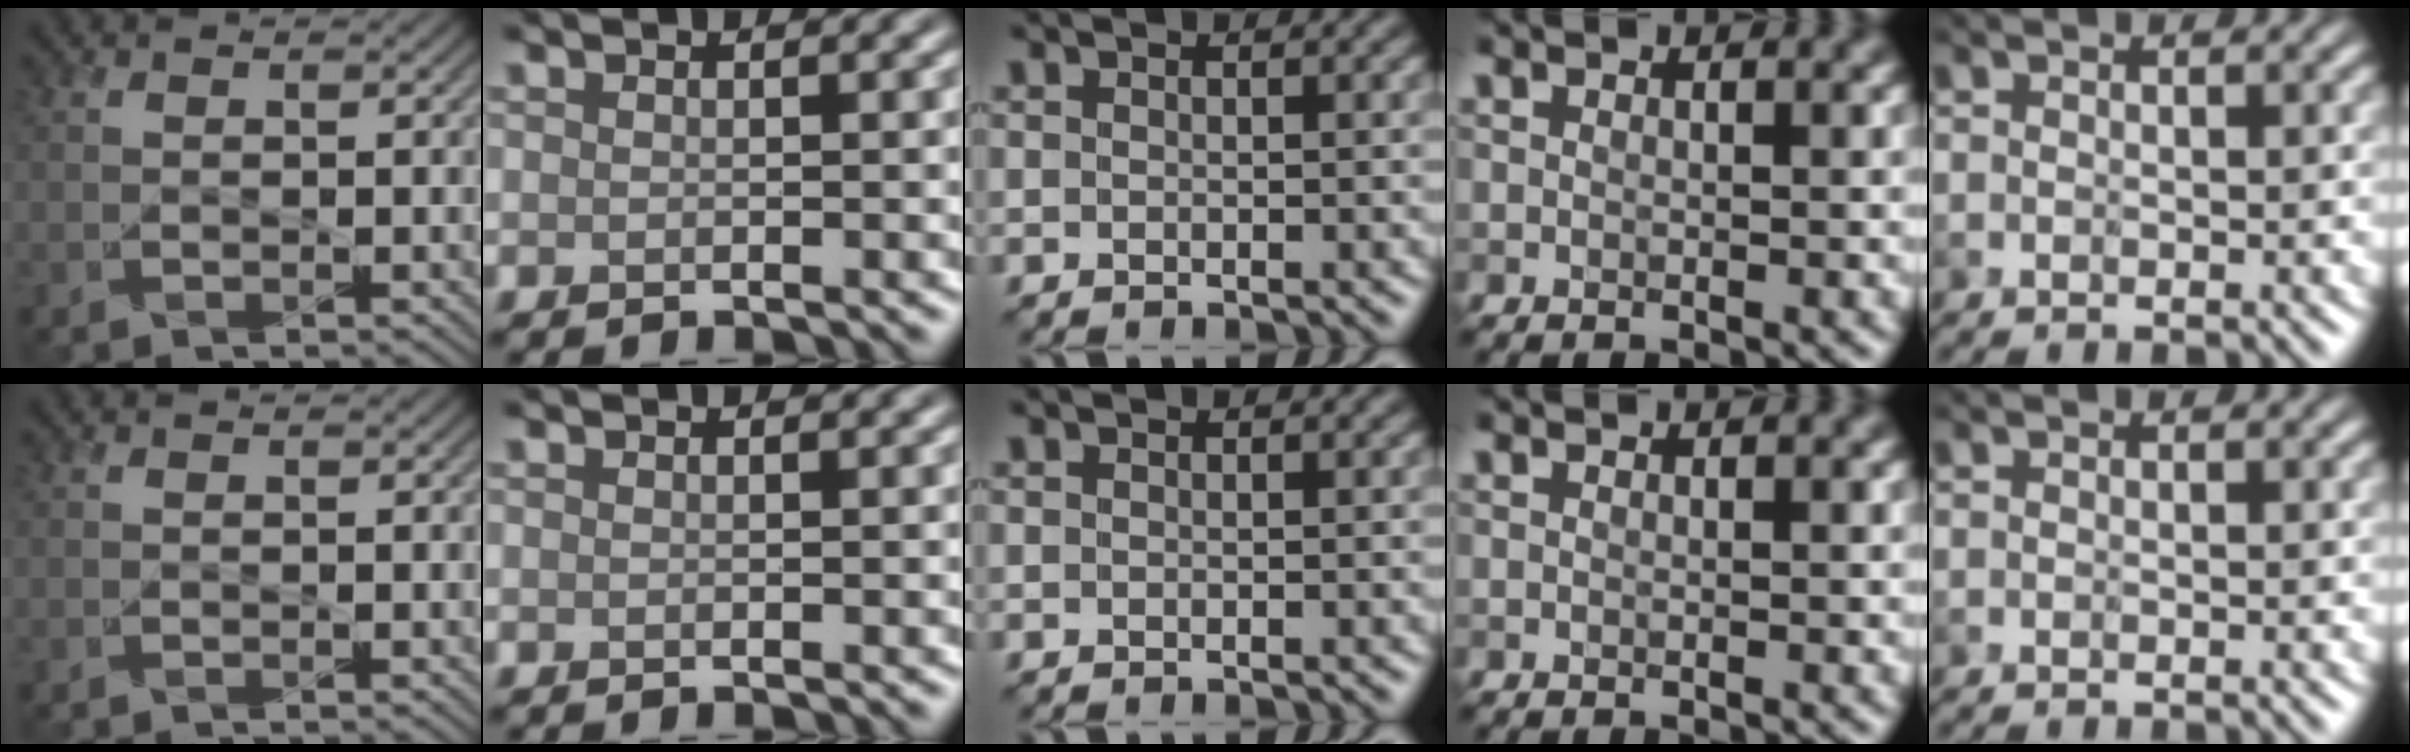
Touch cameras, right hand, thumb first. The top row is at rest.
{}